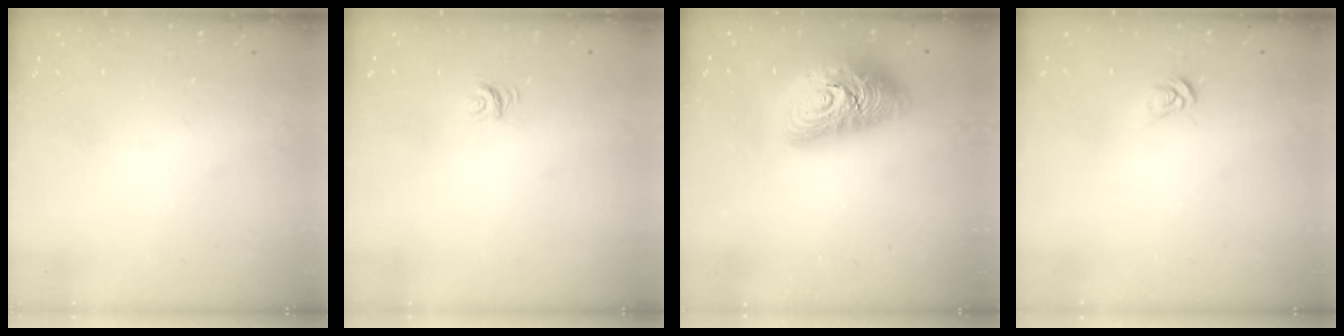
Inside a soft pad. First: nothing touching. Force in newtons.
{"total": 4.5, "press": 4.5, "slide": 0.3}
{"total": 17.8, "press": 17.7, "slide": 1.4}
{"total": 4.3, "press": 4.2, "slide": 0.4}